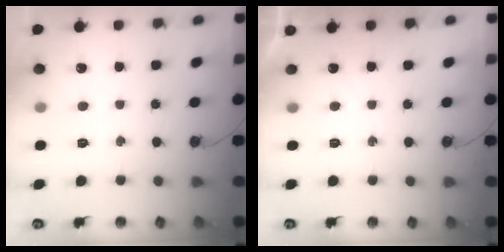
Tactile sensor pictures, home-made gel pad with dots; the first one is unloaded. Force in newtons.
{"total": 0.0}